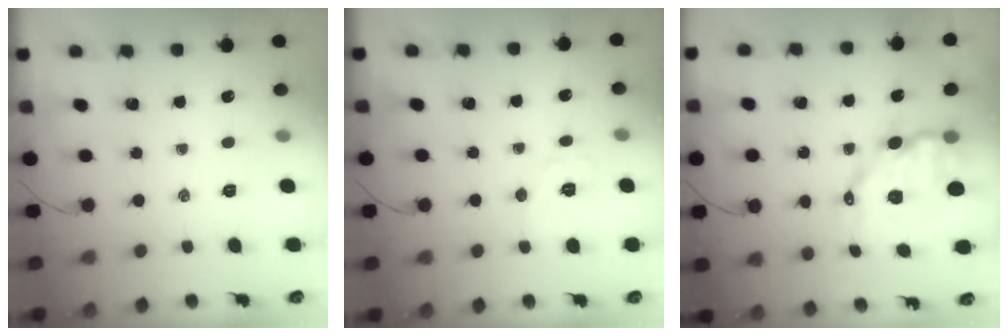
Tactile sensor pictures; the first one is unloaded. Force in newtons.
{"total": 6.6, "press": 6.5, "slide": 0.7}
{"total": 9.7, "press": 9.4, "slide": 2.4}